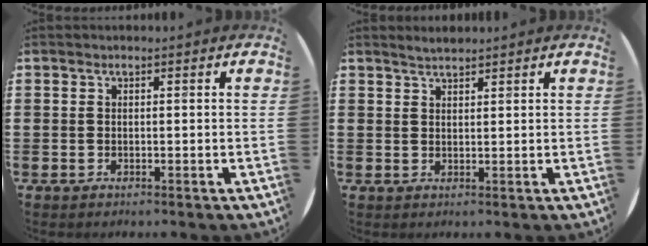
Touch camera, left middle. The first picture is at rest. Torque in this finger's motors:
{"motor_torque": [0.34, -0.36, -0.01, -0.01]}